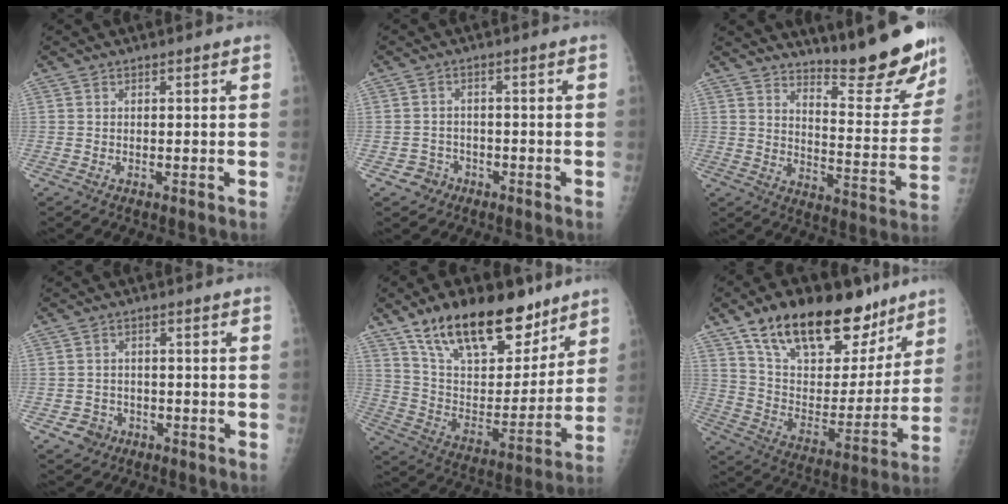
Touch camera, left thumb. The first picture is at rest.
{"total": 3.3, "force": [-1.9, 2.7, -0.1], "torque": [0.022, 0.016, -0.030]}
{"total": 16.9, "force": [14.5, 2.3, 8.2], "torque": [-0.086, -0.140, 0.201]}
{"total": 3.7, "force": [-1.9, 3.2, 0.4], "torque": [0.014, 0.014, -0.027]}
{"total": 23.6, "force": [15.8, 11.1, 13.6], "torque": [-0.179, -0.057, 0.270]}
{"total": 25.5, "force": [16.7, 12.2, 14.9], "torque": [-0.197, -0.049, 0.276]}